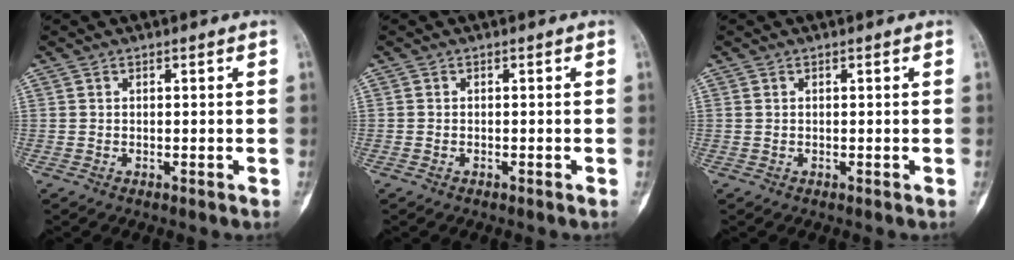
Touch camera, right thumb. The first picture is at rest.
{"total": 0.0}
{"total": 0.0}